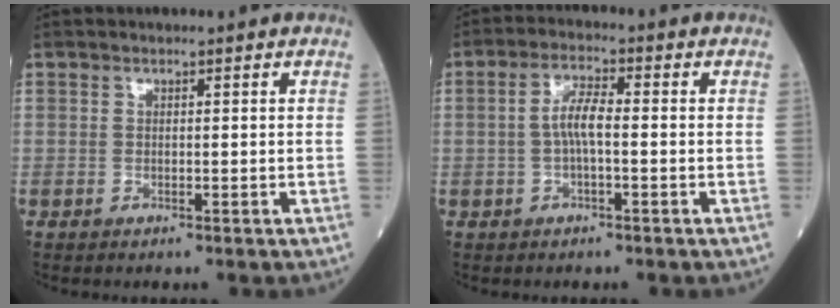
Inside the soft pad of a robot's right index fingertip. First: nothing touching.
{"total": 4.2, "force": [-0.5, 0.9, 4.1], "torque": [-0.081, 0.011, -0.011]}